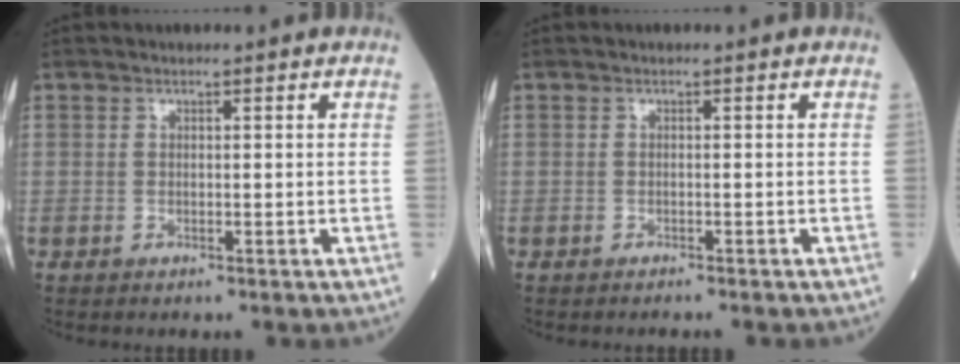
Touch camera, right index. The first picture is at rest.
{"total": 1.5, "force": [-1.4, -0.1, 0.6], "torque": [-0.013, -0.002, -0.017]}